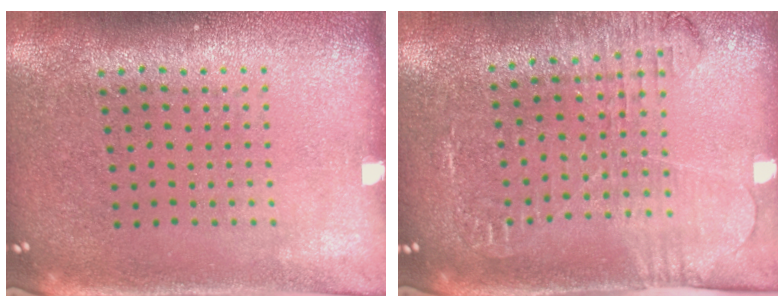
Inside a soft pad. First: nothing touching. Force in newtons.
{"total": 1.9, "press": 1.9, "slide": 0.1}